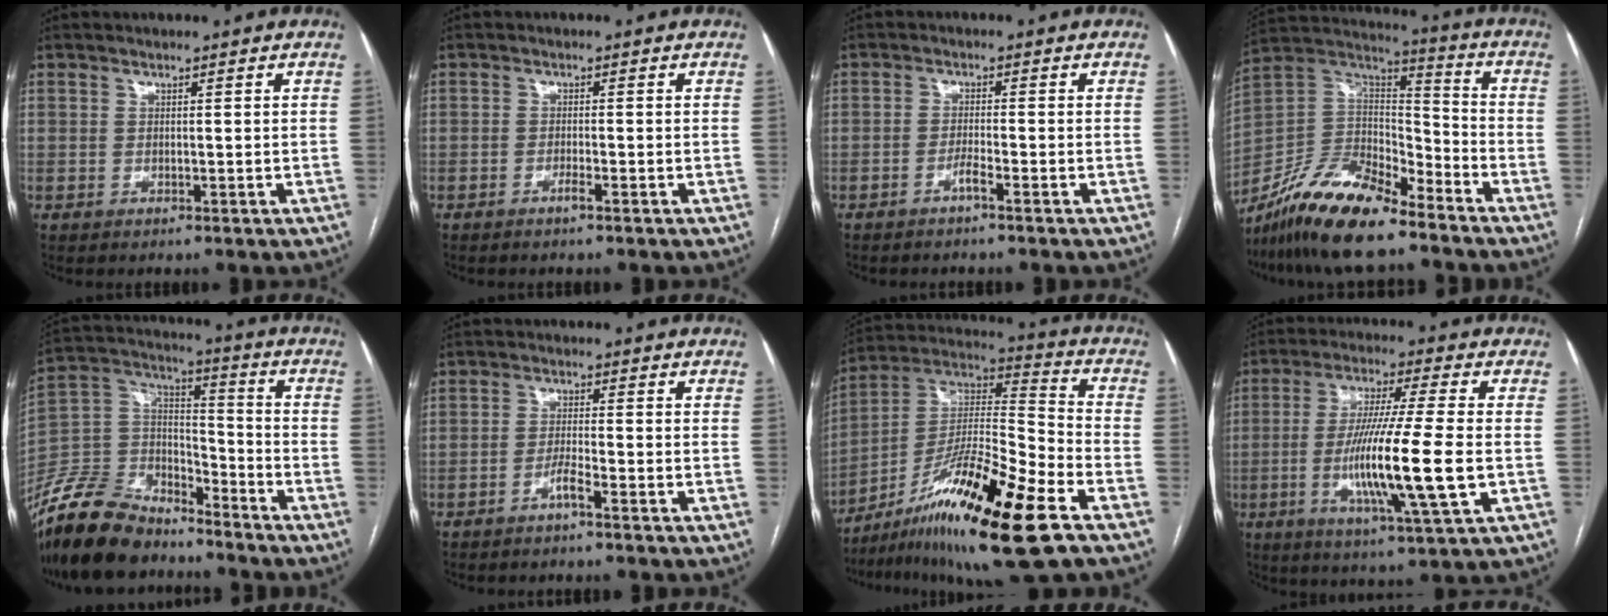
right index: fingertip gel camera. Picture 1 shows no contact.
{"total": 1.2, "force": [-0.9, -0.1, 0.8], "torque": [-0.019, 0.000, -0.016]}
{"total": 1.9, "force": [-1.3, -0.3, 1.3], "torque": [-0.026, 0.001, -0.027]}
{"total": 16.4, "force": [-12.9, 4.4, 9.1], "torque": [-0.169, 0.018, -0.238]}
{"total": 17.3, "force": [-14.6, 6.4, 6.7], "torque": [-0.138, 0.026, -0.273]}
{"total": 2.3, "force": [-1.6, -0.4, 1.6], "torque": [-0.033, 0.000, -0.033]}
{"total": 21.7, "force": [-12.2, 1.1, 17.9], "torque": [-0.323, -0.016, -0.212]}
{"total": 14.8, "force": [-2.8, -0.2, 14.5], "torque": [-0.274, -0.018, -0.057]}